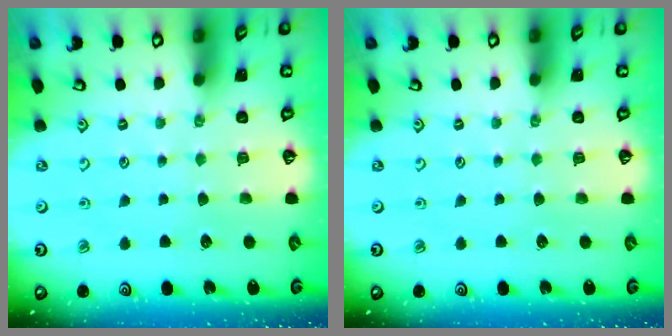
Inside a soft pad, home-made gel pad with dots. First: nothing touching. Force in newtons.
{"total": 0.0}